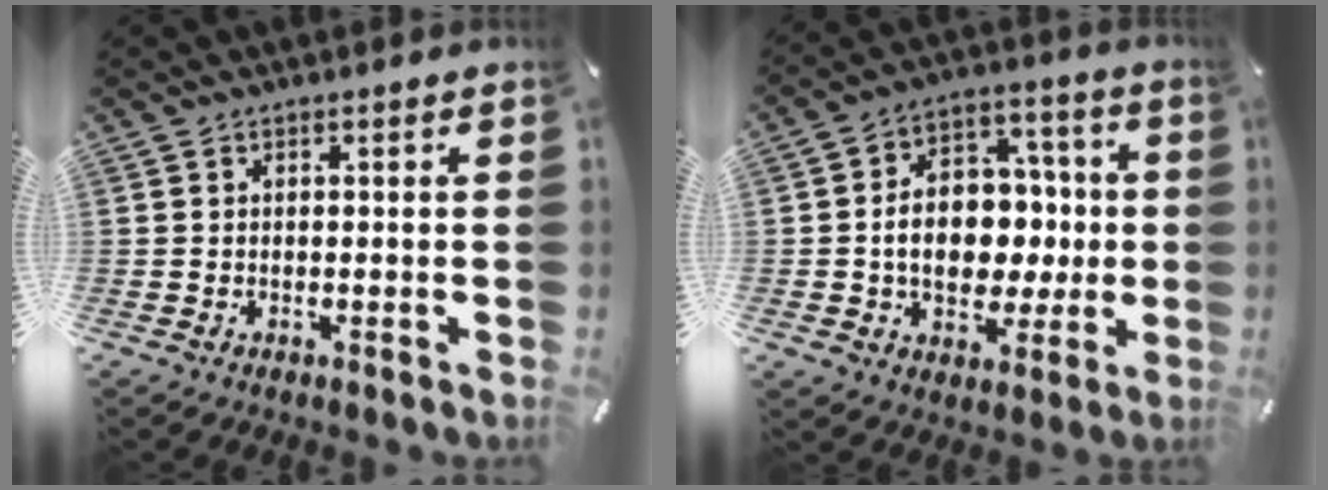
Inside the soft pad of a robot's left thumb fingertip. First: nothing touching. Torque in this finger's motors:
{"motor_torque": [2.09, 2.12, 1.32, -0.03, 0.40]}